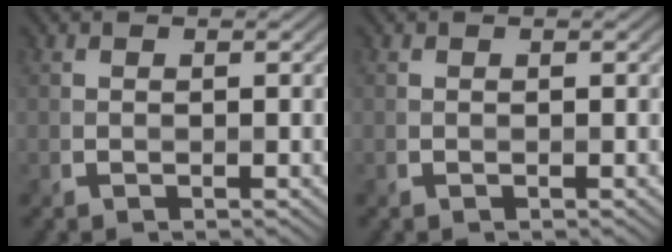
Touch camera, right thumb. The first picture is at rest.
{"total": 0.0}